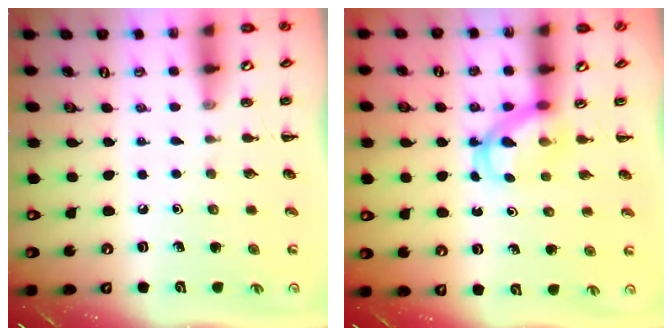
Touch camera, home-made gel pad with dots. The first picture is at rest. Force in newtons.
{"total": 4.1, "press": 4.0, "slide": 0.7}